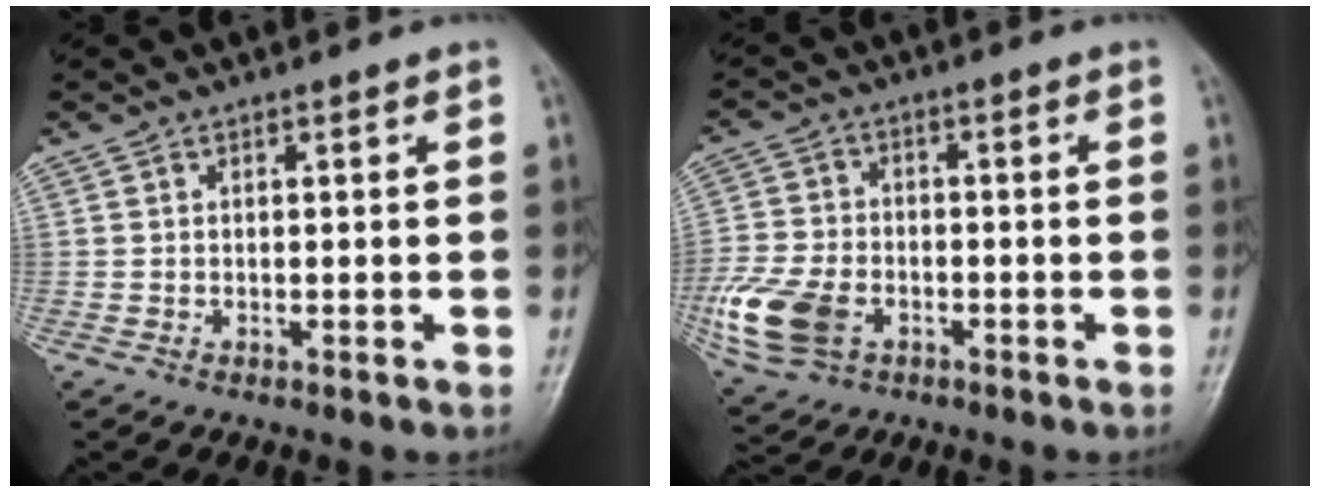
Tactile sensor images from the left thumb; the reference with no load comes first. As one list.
[{"total": 12.5, "force": [-4.4, 8.6, 8.0], "torque": [-0.172, 0.003, -0.081]}]